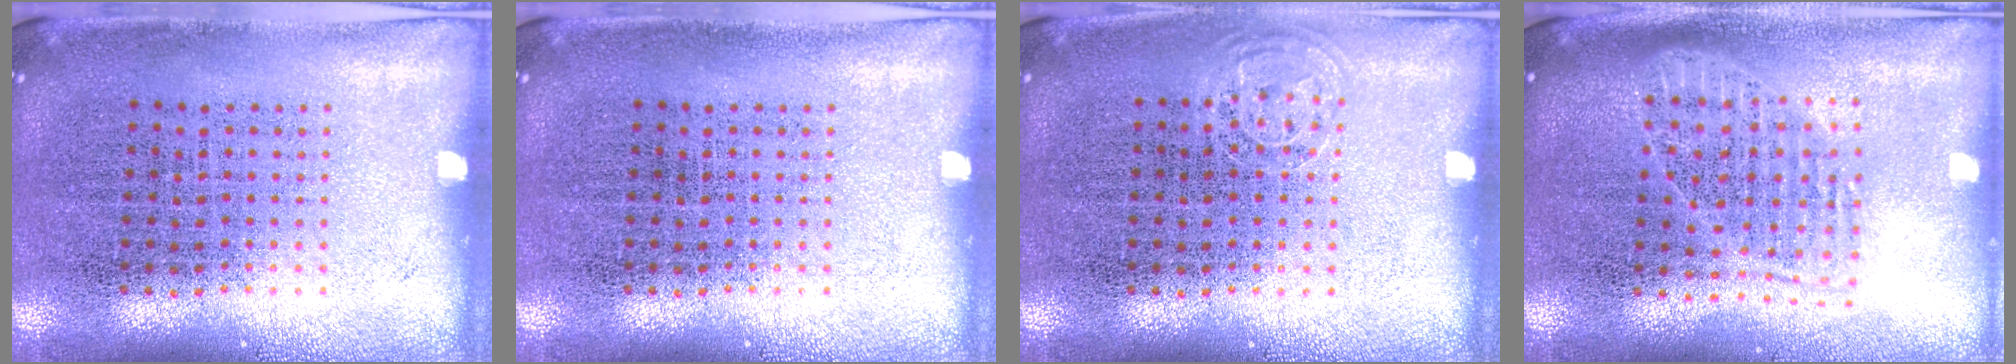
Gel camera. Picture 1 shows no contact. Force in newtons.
{"total": 0.0}
{"total": 0.7, "press": 0.6, "slide": 0.3}
{"total": 1.8, "press": 1.5, "slide": 0.9}